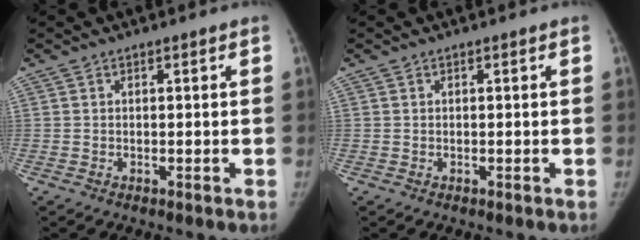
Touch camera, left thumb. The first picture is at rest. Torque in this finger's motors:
{"motor_torque": [0.09, -0.07, 0.09, -0.09, 0.01]}